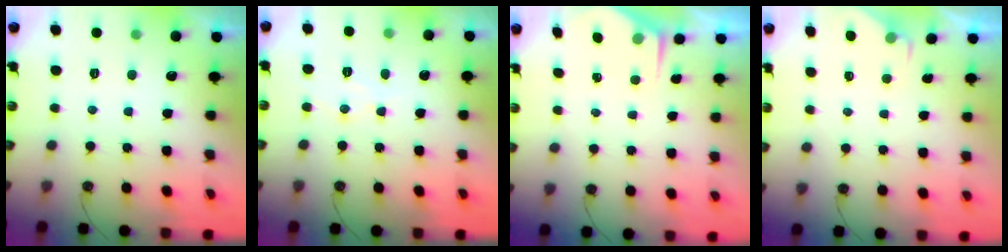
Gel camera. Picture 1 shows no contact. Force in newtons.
{"total": 6.8, "press": 6.8, "slide": 0.3}
{"total": 2.8, "press": 2.8, "slide": 0.4}
{"total": 2.4, "press": 2.4, "slide": 0.4}